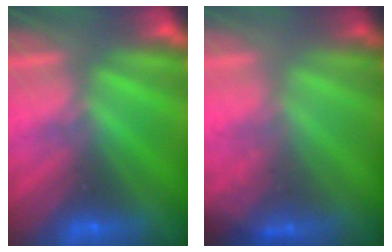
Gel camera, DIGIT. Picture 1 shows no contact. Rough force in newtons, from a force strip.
{"total": 1.8}